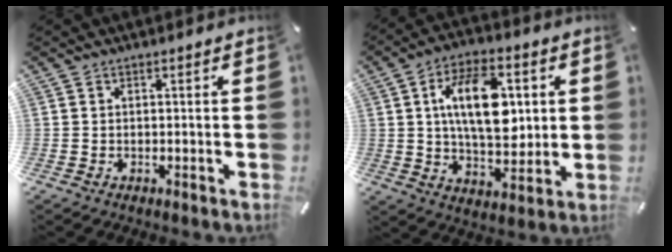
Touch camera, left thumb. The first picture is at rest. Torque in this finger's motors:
{"motor_torque": [1.93, 3.08, 1.57, -1.20, 0.54]}